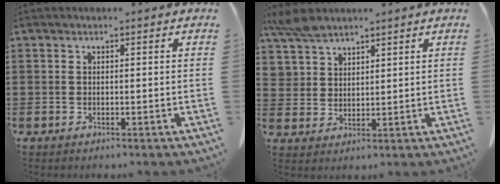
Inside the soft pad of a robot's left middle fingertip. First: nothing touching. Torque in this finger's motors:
{"motor_torque": [0.13, 0.13, 0.02, 0.01]}